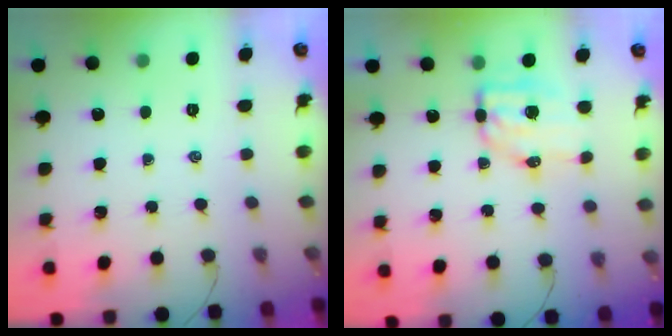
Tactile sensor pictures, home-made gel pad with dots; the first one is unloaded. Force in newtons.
{"total": 6.8, "press": 6.7, "slide": 1.1}